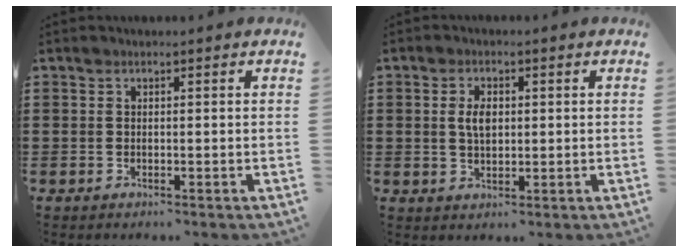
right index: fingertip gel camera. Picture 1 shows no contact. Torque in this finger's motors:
{"motor_torque": [0.08, 0.12, 0.29, 0.11]}